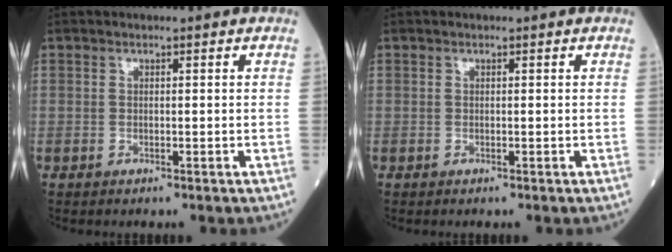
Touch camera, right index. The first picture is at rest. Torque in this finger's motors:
{"motor_torque": [0.00, 0.00, 0.00, -0.01]}